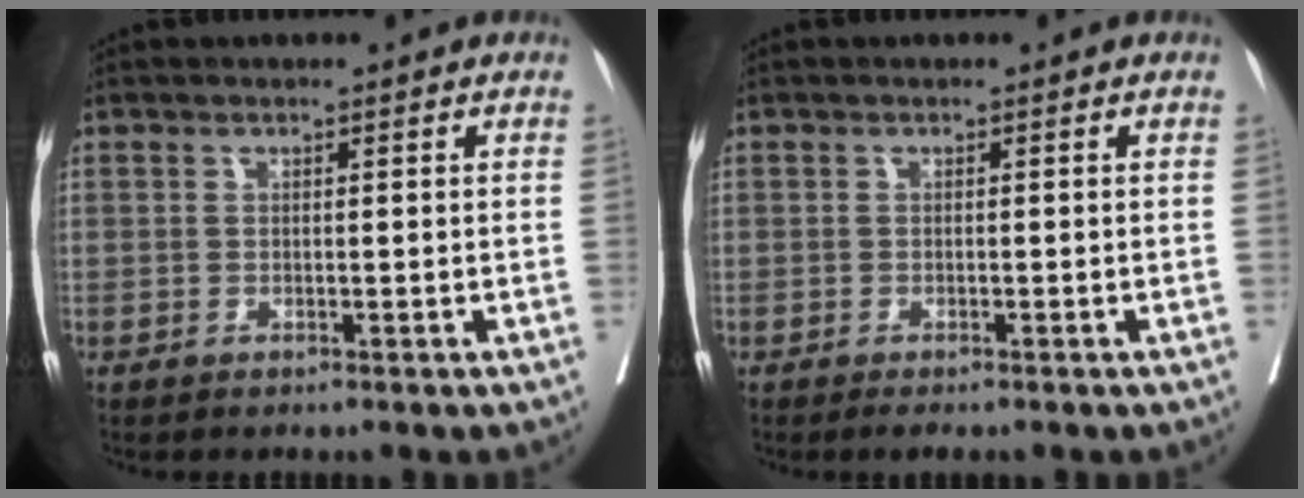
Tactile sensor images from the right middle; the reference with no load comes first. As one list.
[{"total": 1.2, "force": [-1.0, 0.3, 0.6], "torque": [-0.009, -0.003, -0.011]}]